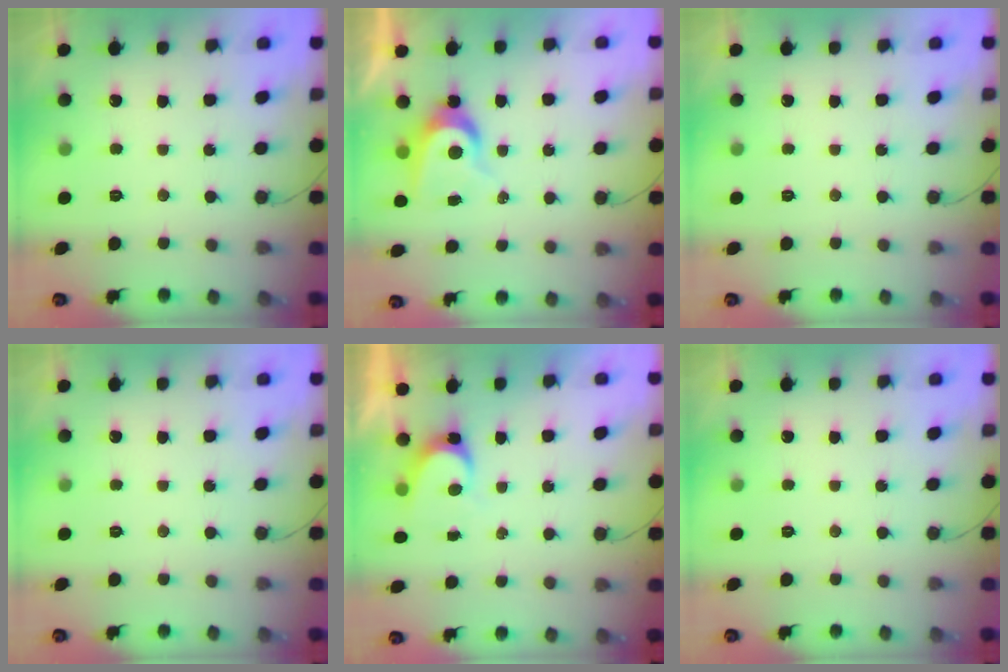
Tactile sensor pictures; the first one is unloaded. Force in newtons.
{"total": 6.5, "press": 6.5, "slide": 0.1}
{"total": 0.0}
{"total": 0.0}
{"total": 4.5, "press": 4.5, "slide": 0.3}
{"total": 0.0}